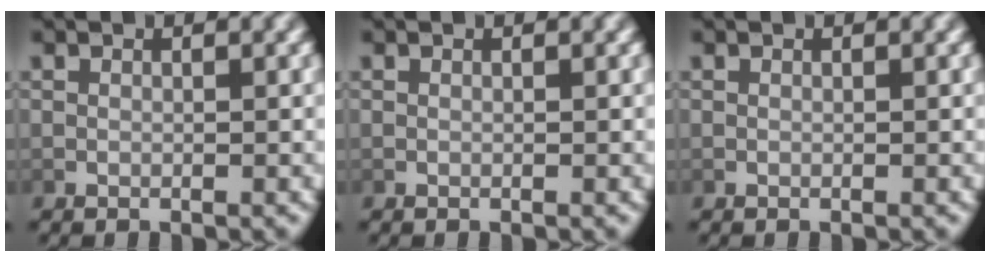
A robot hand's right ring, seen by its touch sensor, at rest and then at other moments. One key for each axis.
{"total": 0.0}
{"total": 0.0}